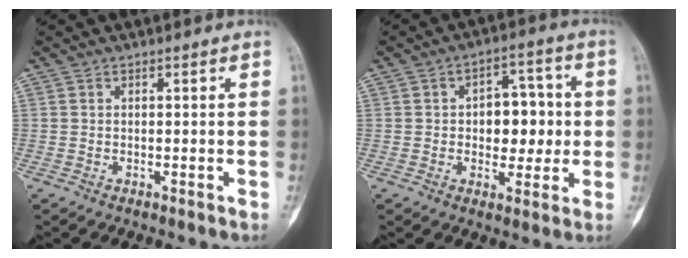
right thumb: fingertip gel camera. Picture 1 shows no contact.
{"total": 9.9, "force": [0.3, 6.4, 7.6], "torque": [-0.061, 0.017, 0.004]}